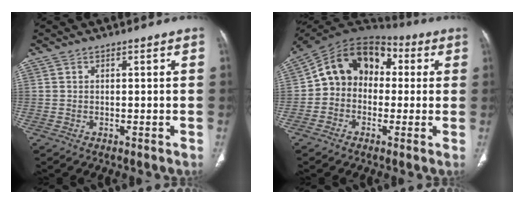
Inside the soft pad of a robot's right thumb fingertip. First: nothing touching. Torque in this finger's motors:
{"motor_torque": [1.95, 1.85, 0.91, -0.95, 0.13]}